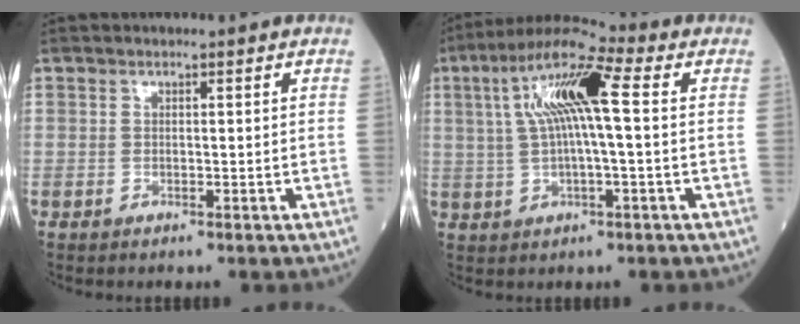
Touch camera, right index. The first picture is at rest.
{"total": 12.2, "force": [2.6, 1.5, 11.8], "torque": [-0.234, 0.032, 0.042]}